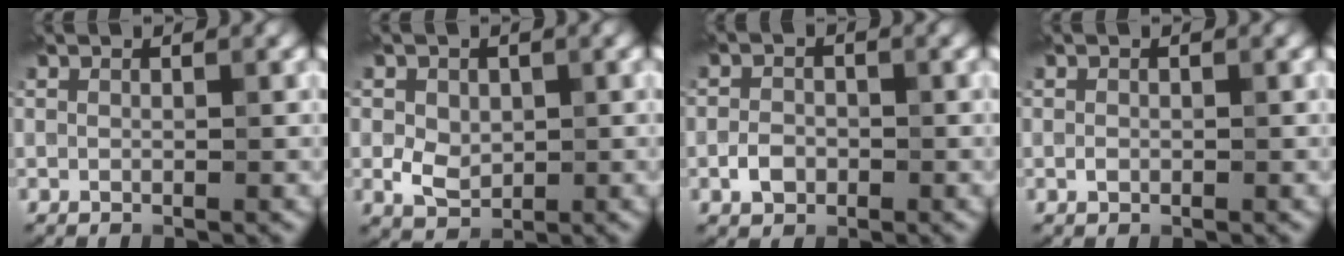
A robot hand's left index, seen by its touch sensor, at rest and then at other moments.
{"total": 2.9, "force": [0.2, 2.3, 1.7], "torque": [-0.034, -0.005, 0.003]}
{"total": 2.1, "force": [-0.8, 1.6, 1.1], "torque": [-0.018, 0.001, -0.020]}
{"total": 0.6, "force": [-0.1, 0.5, 0.4], "torque": [-0.006, -0.002, -0.003]}